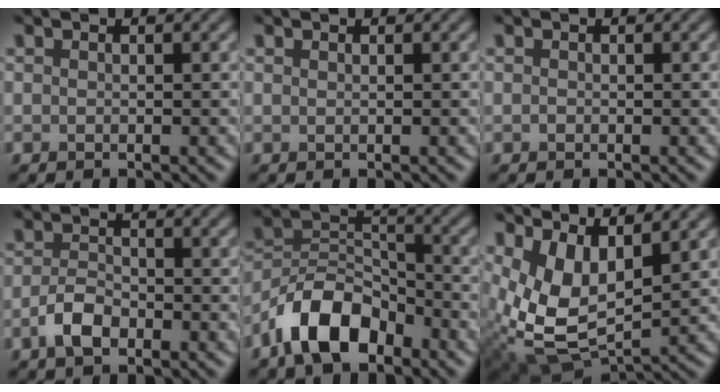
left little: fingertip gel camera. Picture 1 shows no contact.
{"total": 0.0}
{"total": 0.0}
{"total": 2.7, "force": [-1.4, 1.4, 1.9], "torque": [-0.039, 0.001, -0.032]}
{"total": 7.6, "force": [-4.8, 3.9, 4.4], "torque": [-0.071, 0.007, -0.102]}
{"total": 7.7, "force": [1.8, 4.3, 6.1], "torque": [-0.140, -0.017, 0.042]}